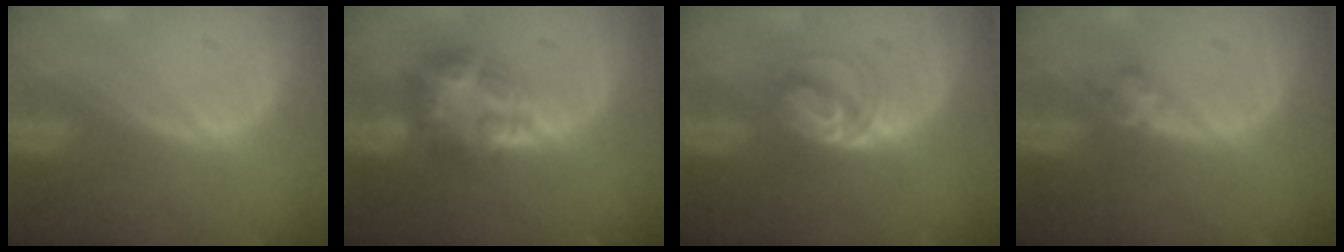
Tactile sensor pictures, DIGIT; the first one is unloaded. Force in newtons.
{"total": 7.8, "press": 6.7, "slide": 4.1}
{"total": 5.0, "press": 4.9, "slide": 1.0}
{"total": 2.0, "press": 2.0, "slide": 0.2}